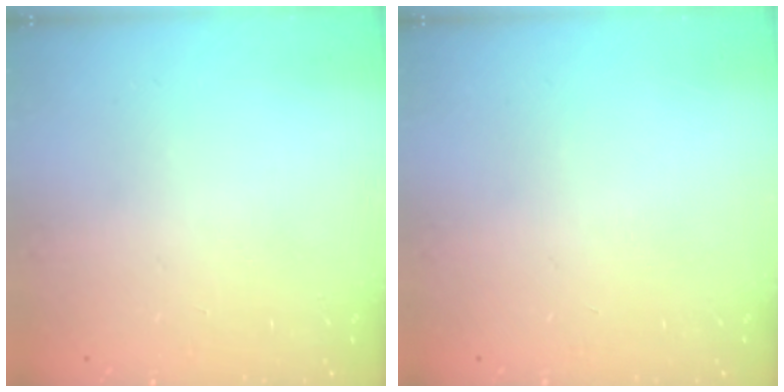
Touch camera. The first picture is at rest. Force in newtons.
{"total": 0.0}